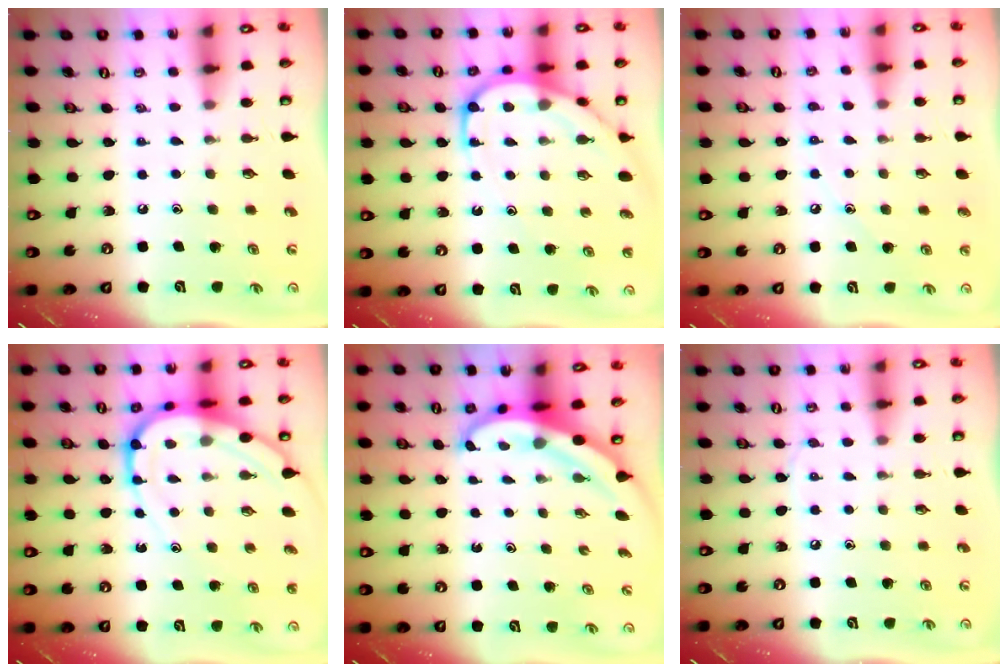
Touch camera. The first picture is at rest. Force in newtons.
{"total": 12.0, "press": 12.0, "slide": 1.3}
{"total": 5.5, "press": 5.5, "slide": 0.7}
{"total": 13.1, "press": 13.1, "slide": 1.2}
{"total": 4.5, "press": 4.5, "slide": 0.7}
{"total": 4.6, "press": 4.5, "slide": 0.6}